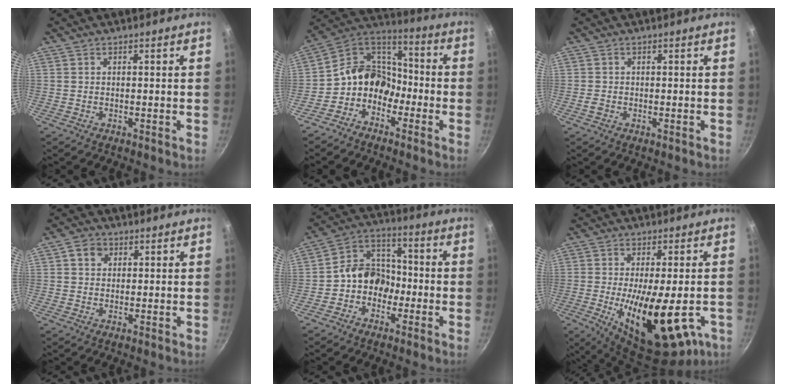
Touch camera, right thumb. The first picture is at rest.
{"total": 11.2, "force": [-4.7, 8.7, 5.2], "torque": [-0.052, 0.065, -0.117]}
{"total": 1.1, "force": [-0.4, 0.8, 0.6], "torque": [-0.013, 0.003, -0.011]}
{"total": 3.4, "force": [1.2, 2.8, 1.5], "torque": [-0.008, 0.001, 0.015]}
{"total": 9.4, "force": [-2.9, 7.6, 4.6], "torque": [-0.035, 0.051, -0.067]}
{"total": 20.3, "force": [-5.4, 7.9, 17.9], "torque": [-0.261, -0.012, -0.067]}